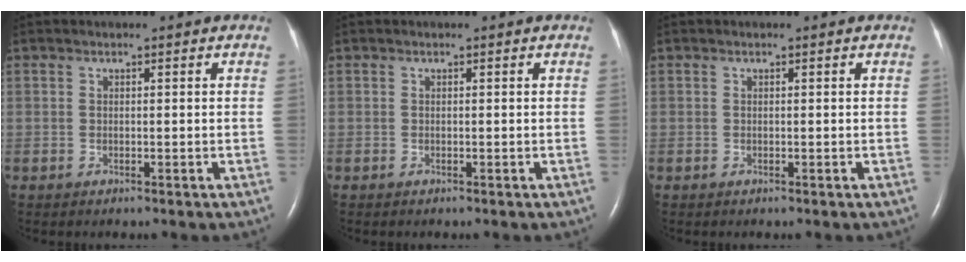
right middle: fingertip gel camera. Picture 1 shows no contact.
{"total": 0.0}
{"total": 0.0}